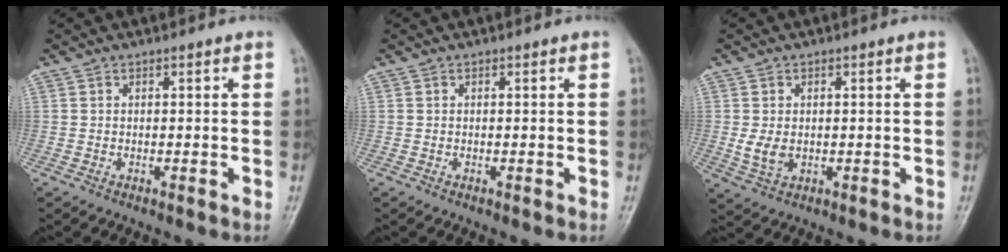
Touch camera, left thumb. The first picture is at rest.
{"total": 0.0}
{"total": 3.9, "force": [-0.1, 2.8, 2.8], "torque": [-0.048, -0.006, 0.004]}